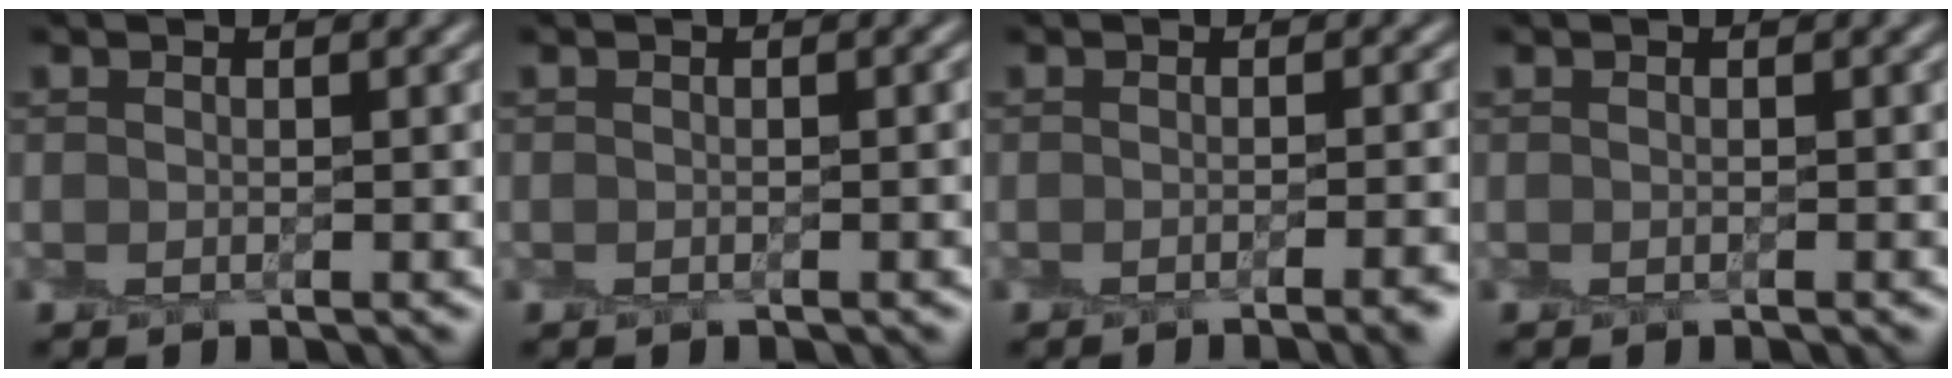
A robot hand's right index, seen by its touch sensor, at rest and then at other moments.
{"total": 0.7, "force": [-0.5, 0.3, 0.4], "torque": [-0.004, -0.001, -0.009]}
{"total": 3.4, "force": [-2.3, 0.7, 2.5], "torque": [-0.017, -0.007, -0.023]}
{"total": 0.0}